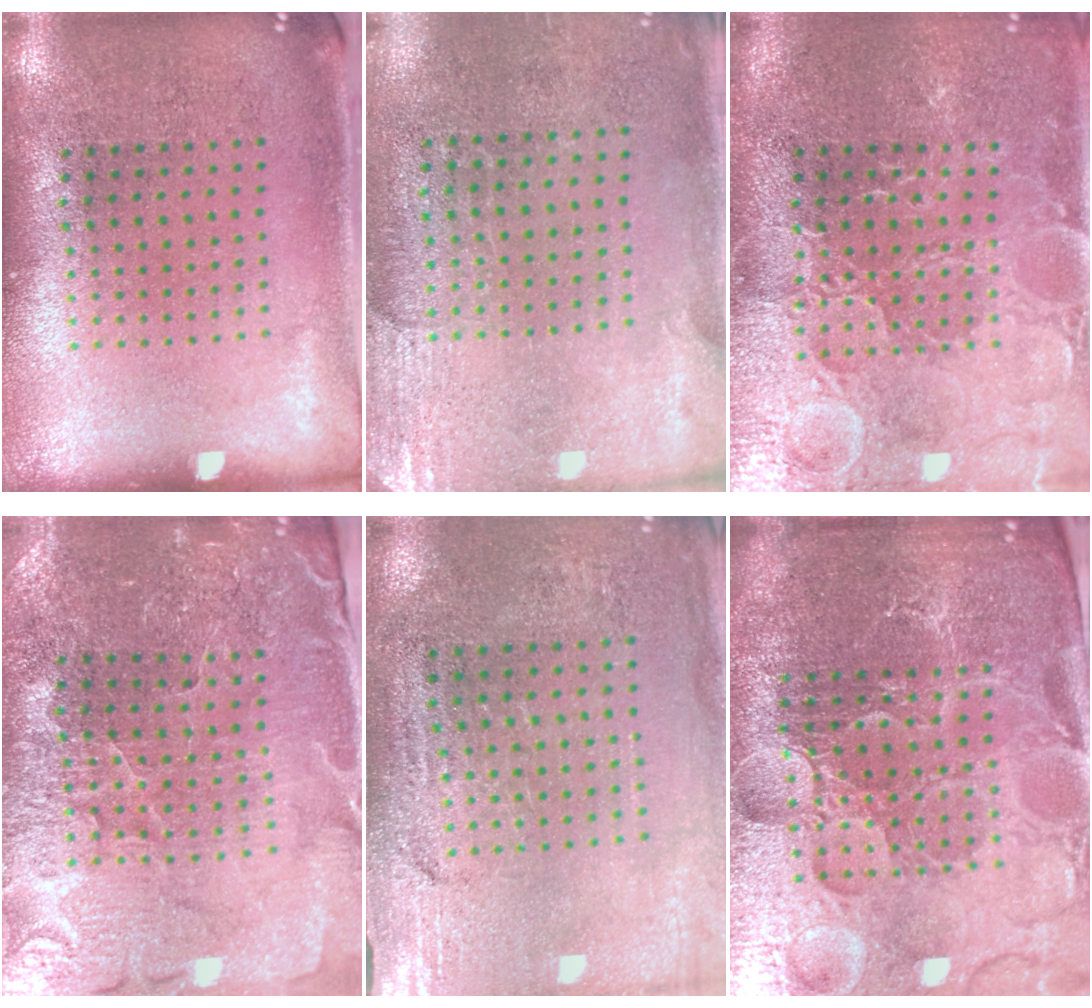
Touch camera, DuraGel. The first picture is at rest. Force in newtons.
{"total": 2.7, "press": 2.4, "slide": 1.3}
{"total": 3.7, "press": 3.6, "slide": 0.9}
{"total": 3.2, "press": 3.2, "slide": 0.1}
{"total": 3.1, "press": 3.0, "slide": 0.3}
{"total": 6.3, "press": 5.6, "slide": 2.8}